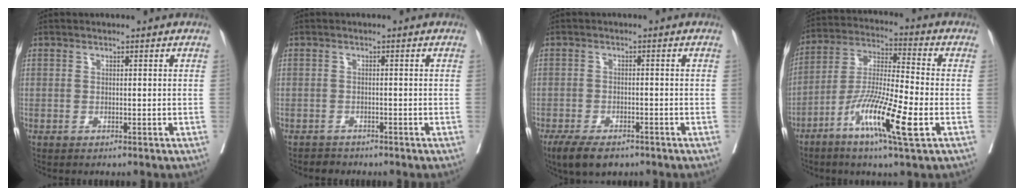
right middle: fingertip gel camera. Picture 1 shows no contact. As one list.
[{"total": 1.6, "force": [-1.5, 0.5, -0.2], "torque": [0.000, -0.003, -0.026]}, {"total": 7.2, "force": [-5.2, 2.7, 4.0], "torque": [-0.063, -0.008, -0.082]}, {"total": 13.4, "force": [-5.6, 0.6, 12.2], "torque": [-0.239, -0.019, -0.106]}]